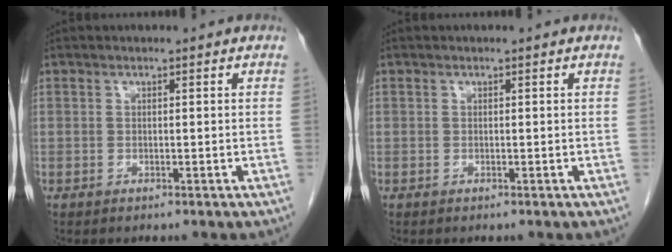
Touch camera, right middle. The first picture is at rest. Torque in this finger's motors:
{"motor_torque": [0.03, -0.01, 0.01, 0.00]}